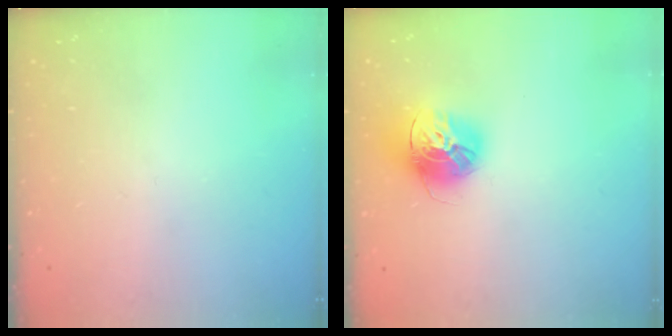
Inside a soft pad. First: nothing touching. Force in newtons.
{"total": 15.6, "press": 15.5, "slide": 1.4}